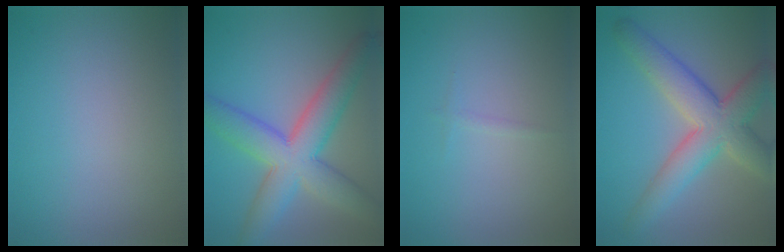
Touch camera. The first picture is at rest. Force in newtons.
{"total": 8.6, "press": 8.6, "slide": 0.4}
{"total": 0.5, "press": 0.5, "slide": 0.1}
{"total": 7.8, "press": 7.8, "slide": 0.5}